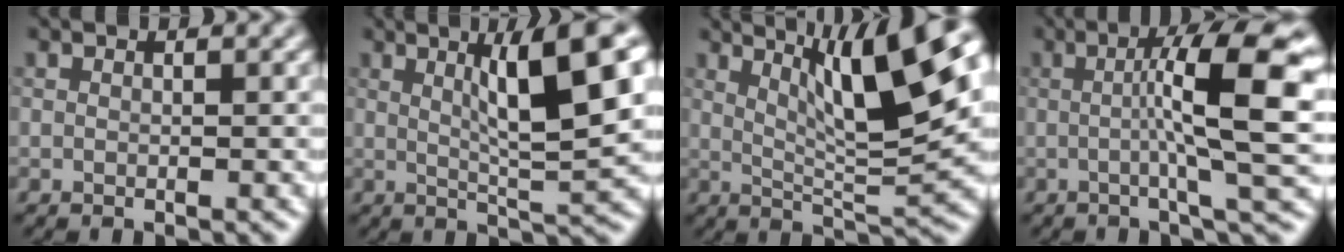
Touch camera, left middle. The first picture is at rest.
{"total": 8.8, "force": [2.7, 1.7, 8.2], "torque": [-0.108, 0.008, 0.045]}
{"total": 11.6, "force": [4.9, 2.9, 10.1], "torque": [-0.130, 0.020, 0.073]}
{"total": 9.9, "force": [0.7, 1.8, 9.7], "torque": [-0.126, 0.017, 0.004]}